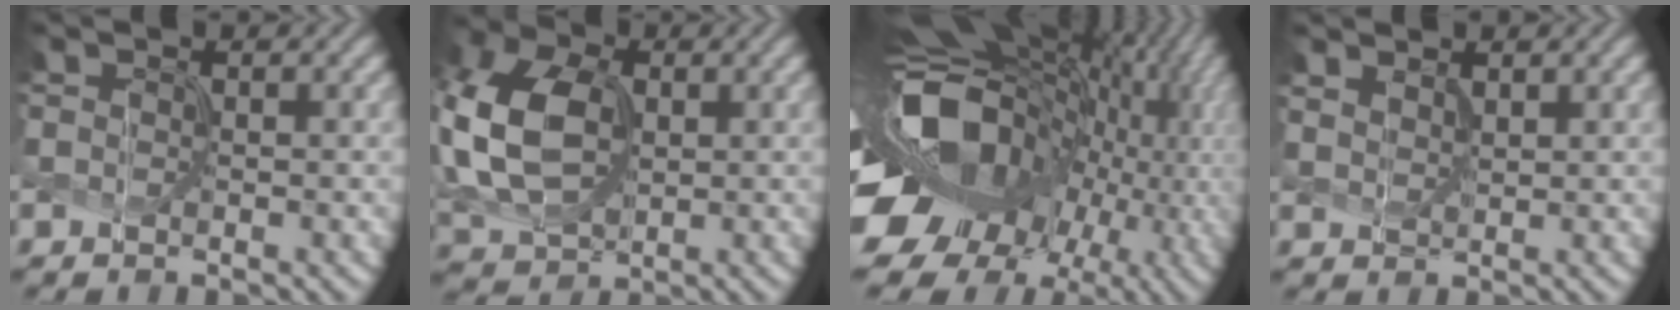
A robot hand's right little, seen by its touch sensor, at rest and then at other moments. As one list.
[{"total": 10.6, "force": [0.4, 7.5, 7.5], "torque": [-0.206, 0.003, 0.007]}, {"total": 18.4, "force": [-2.5, 13.9, 11.8], "torque": [-0.231, -0.008, -0.034]}, {"total": 1.5, "force": [1.3, 0.5, 0.4], "torque": [-0.018, -0.001, 0.033]}]